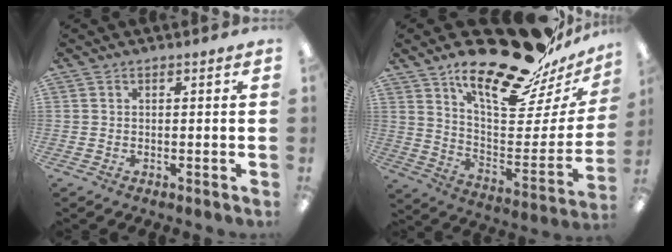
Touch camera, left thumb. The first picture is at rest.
{"total": 23.7, "force": [19.0, 6.7, 12.4], "torque": [-0.173, -0.144, 0.317]}